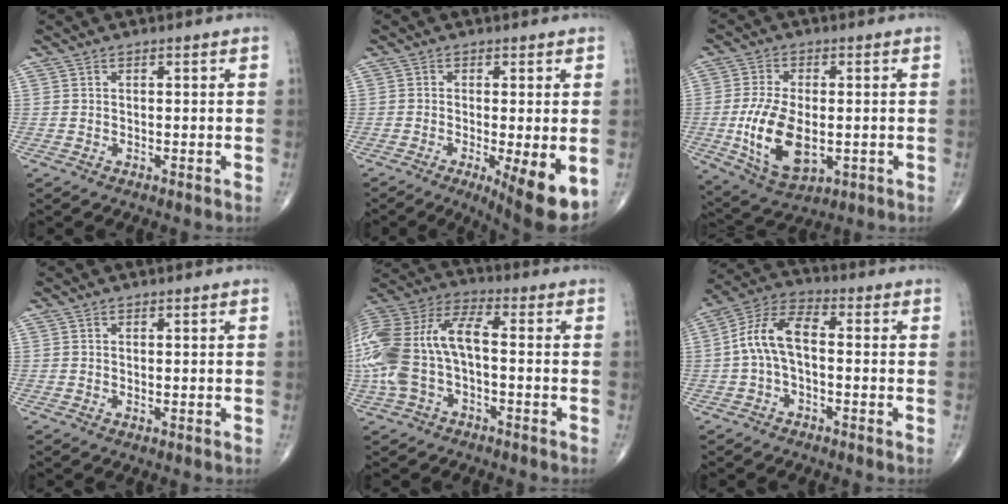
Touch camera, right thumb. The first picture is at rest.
{"total": 10.2, "force": [-3.1, 2.4, 9.4], "torque": [-0.134, -0.023, -0.043]}
{"total": 13.1, "force": [-2.0, 7.0, 10.9], "torque": [-0.208, -0.010, -0.023]}
{"total": 0.0}
{"total": 19.7, "force": [-2.1, 10.3, 16.6], "torque": [-0.388, 0.040, -0.040]}
{"total": 9.4, "force": [-0.5, 4.9, 8.0], "torque": [-0.160, 0.034, -0.019]}